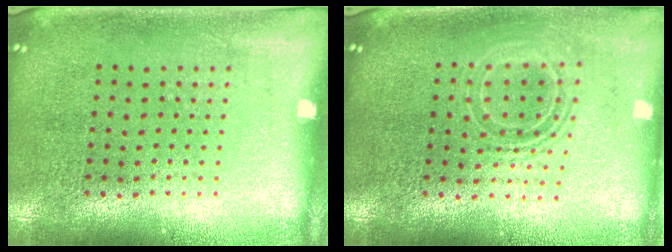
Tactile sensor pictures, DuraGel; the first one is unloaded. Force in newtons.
{"total": 1.6, "press": 1.3, "slide": 0.9}